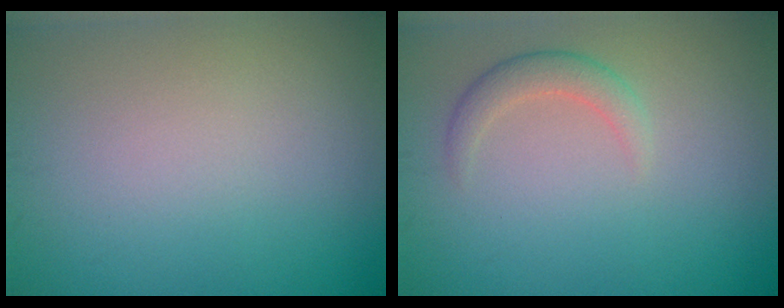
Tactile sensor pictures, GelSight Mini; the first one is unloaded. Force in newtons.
{"total": 2.0, "press": 2.0, "slide": 0.1}